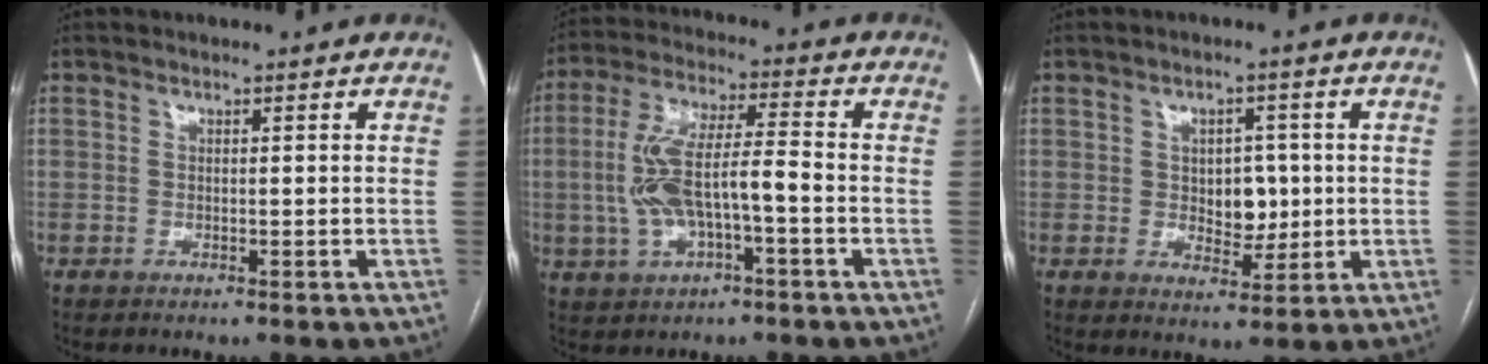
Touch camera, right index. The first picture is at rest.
{"total": 11.3, "force": [-1.9, 3.1, 10.6], "torque": [-0.218, 0.020, -0.030]}
{"total": 5.0, "force": [0.2, 3.2, 3.8], "torque": [-0.045, 0.006, 0.012]}